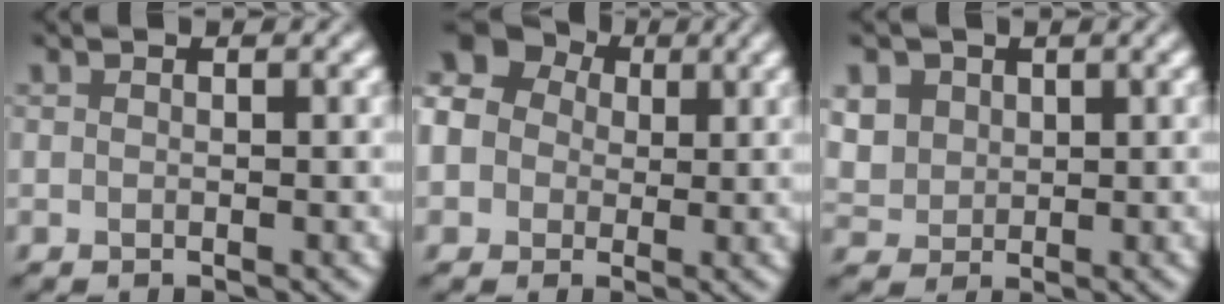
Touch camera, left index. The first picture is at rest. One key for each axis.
{"total": 10.6, "fx": 2.1, "fy": 9.3, "fz": 4.7, "tx": -0.112, "ty": 0.041, "tz": 0.011}
{"total": 4.7, "fx": 1.7, "fy": 3.9, "fz": 2.1, "tx": -0.073, "ty": 0.014, "tz": 0.034}